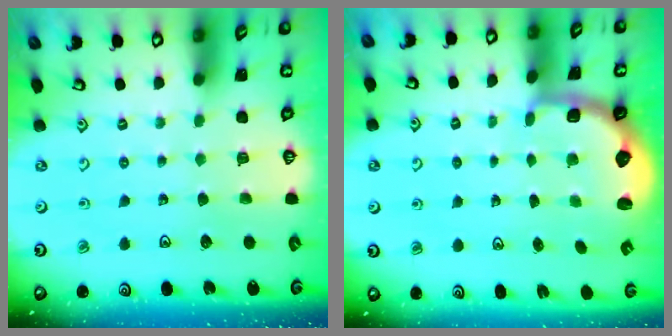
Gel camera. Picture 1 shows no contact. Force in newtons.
{"total": 2.6, "press": 1.9, "slide": 1.7}